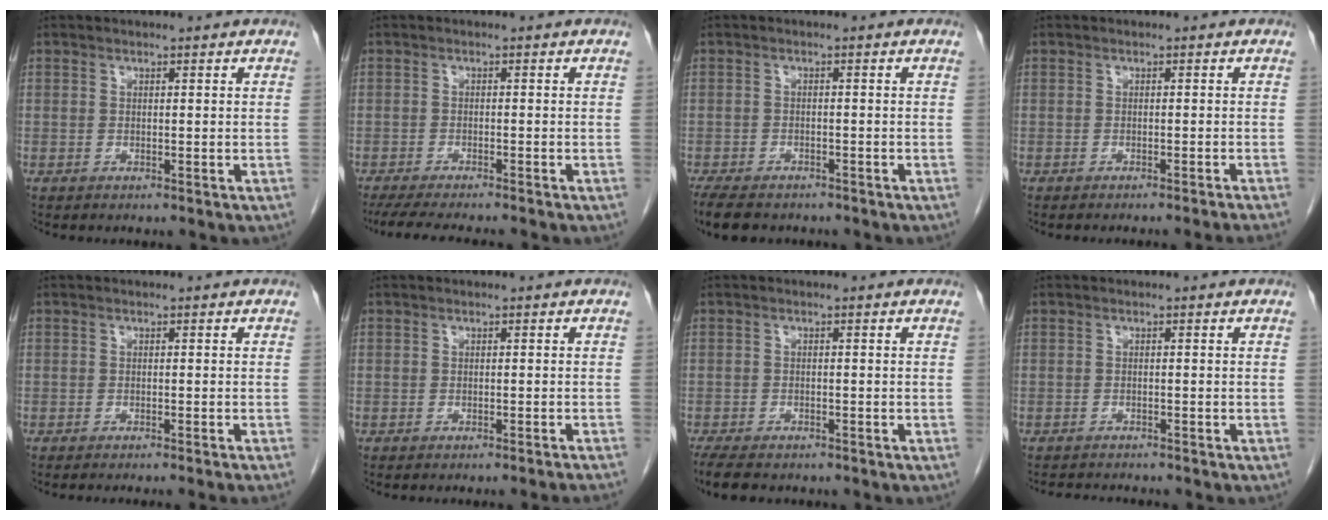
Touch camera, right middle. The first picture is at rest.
{"total": 9.4, "force": [-8.2, 0.6, 4.6], "torque": [-0.060, -0.017, -0.124]}
{"total": 8.2, "force": [-6.6, 3.2, 3.6], "torque": [-0.067, -0.010, -0.095]}
{"total": 5.9, "force": [-5.4, -1.3, 2.1], "torque": [-0.009, -0.012, -0.065]}
{"total": 5.6, "force": [-5.0, -0.8, 2.5], "torque": [-0.012, -0.007, -0.066]}
{"total": 5.8, "force": [-5.4, -1.0, 1.8], "torque": [-0.009, -0.016, -0.062]}
{"total": 6.9, "force": [-5.7, 2.2, 3.2], "torque": [-0.054, -0.012, -0.085]}
{"total": 4.4, "force": [-4.2, 0.6, 1.2], "torque": [-0.016, -0.010, -0.060]}